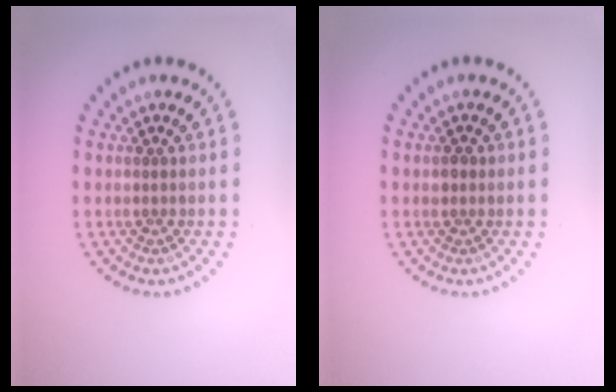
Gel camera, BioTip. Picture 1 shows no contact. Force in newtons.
{"total": 0.9, "press": 0.8, "slide": 0.3}